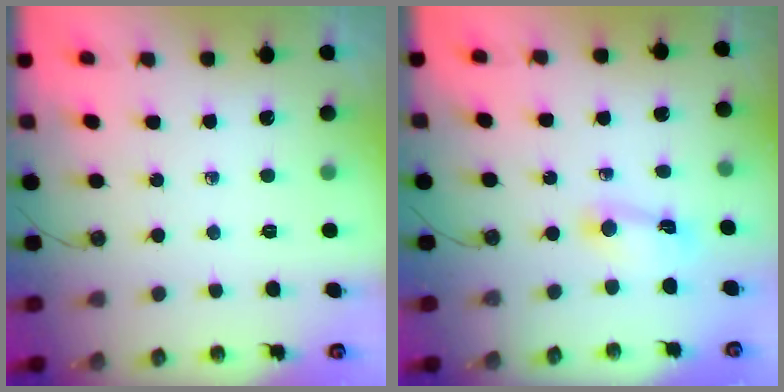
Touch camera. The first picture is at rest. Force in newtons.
{"total": 3.4, "press": 3.4, "slide": 0.3}